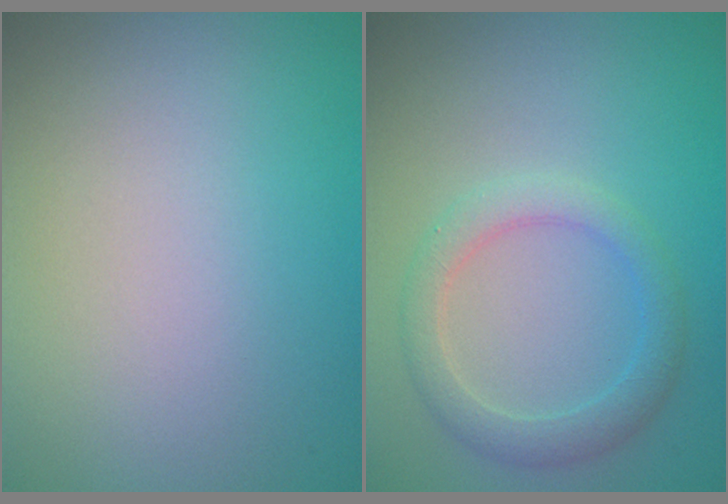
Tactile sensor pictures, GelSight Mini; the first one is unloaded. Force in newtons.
{"total": 2.7, "press": 2.7, "slide": 0.1}